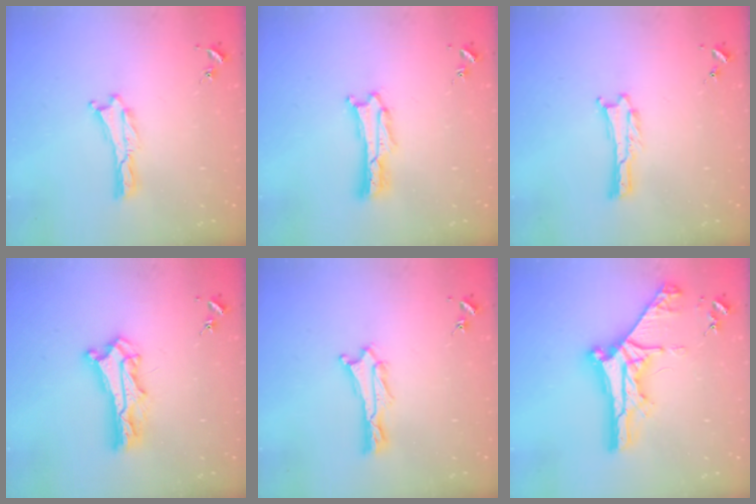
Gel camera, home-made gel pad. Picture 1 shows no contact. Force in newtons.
{"total": 1.4, "press": 1.4, "slide": 0.0}
{"total": 0.0}
{"total": 7.4, "press": 7.3, "slide": 0.6}
{"total": 0.9, "press": 0.9, "slide": 0.2}
{"total": 10.1, "press": 10.1, "slide": 1.0}